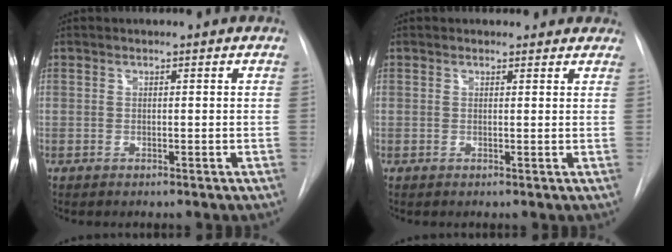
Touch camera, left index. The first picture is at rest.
{"total": 3.0, "force": [2.6, 1.5, 0.1], "torque": [0.012, -0.005, 0.012]}